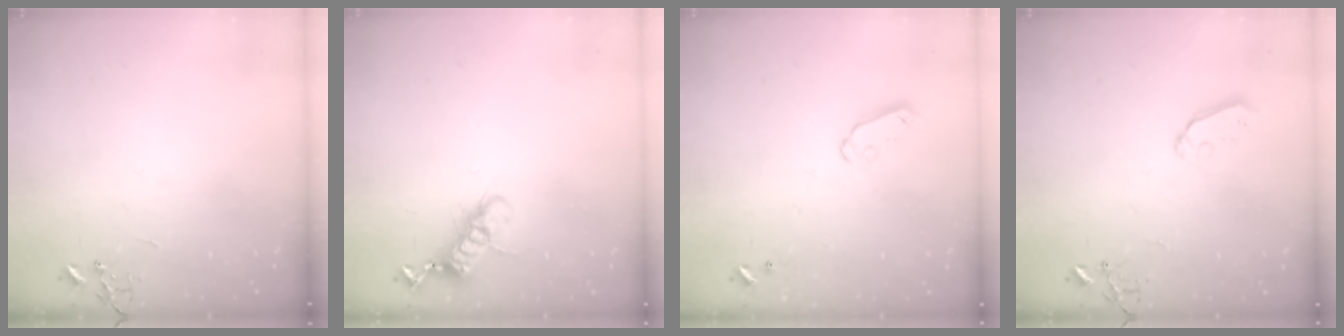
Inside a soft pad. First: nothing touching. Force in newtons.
{"total": 11.8, "press": 11.7, "slide": 1.4}
{"total": 5.4, "press": 5.4, "slide": 0.5}
{"total": 6.1, "press": 6.0, "slide": 0.4}